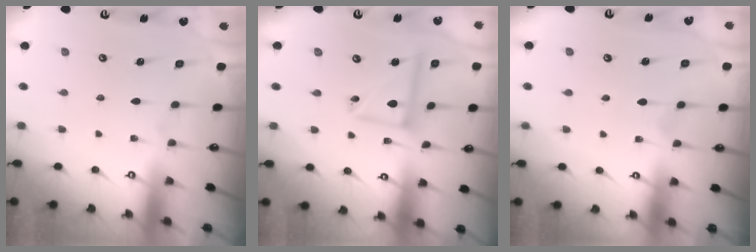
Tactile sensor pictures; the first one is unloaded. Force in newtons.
{"total": 9.2, "press": 9.2, "slide": 0.7}
{"total": 3.1, "press": 3.1, "slide": 0.4}